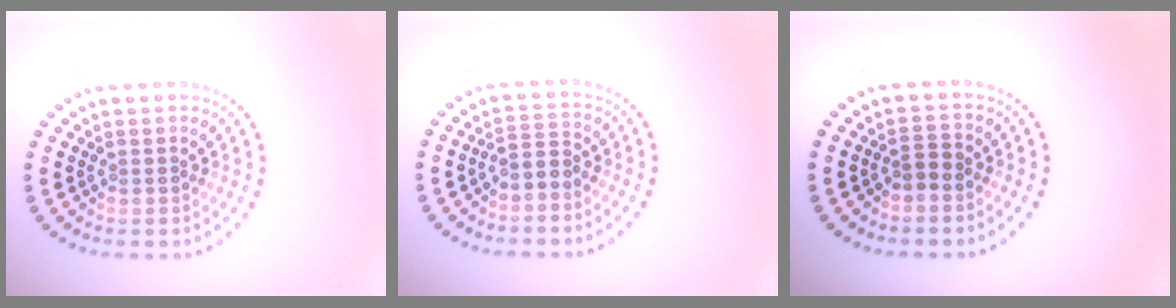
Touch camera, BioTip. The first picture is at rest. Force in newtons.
{"total": 2.0, "press": 1.5, "slide": 1.3}
{"total": 1.3, "press": 1.1, "slide": 0.8}